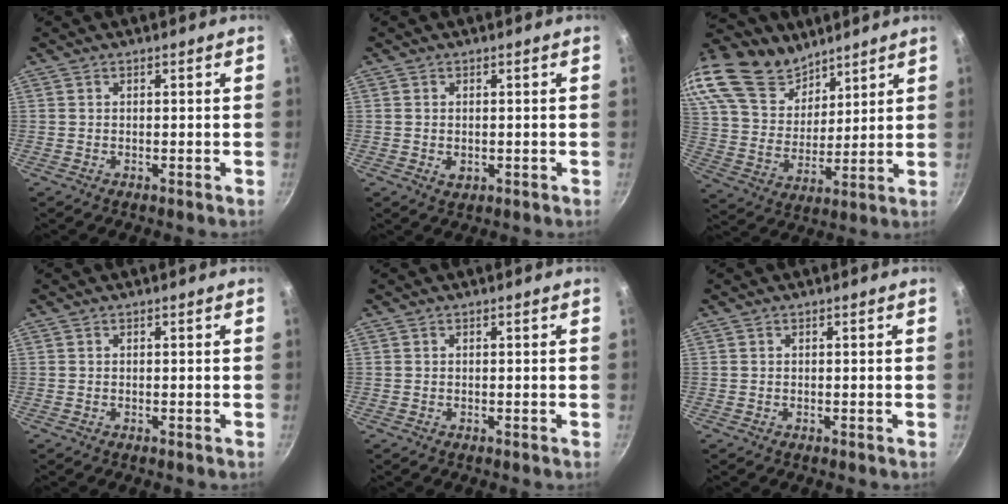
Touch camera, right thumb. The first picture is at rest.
{"total": 1.8, "force": [-0.2, 1.3, 1.2], "torque": [-0.019, -0.003, -0.001]}
{"total": 25.6, "force": [17.6, 15.2, 10.7], "torque": [-0.218, -0.037, 0.336]}
{"total": 0.0}
{"total": 0.0}
{"total": 0.0}